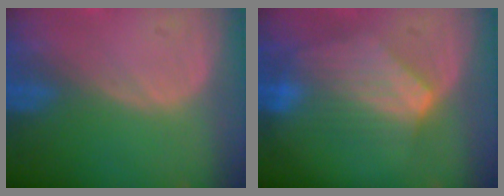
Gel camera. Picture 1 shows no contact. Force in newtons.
{"total": 6.9, "press": 6.9, "slide": 0.2}